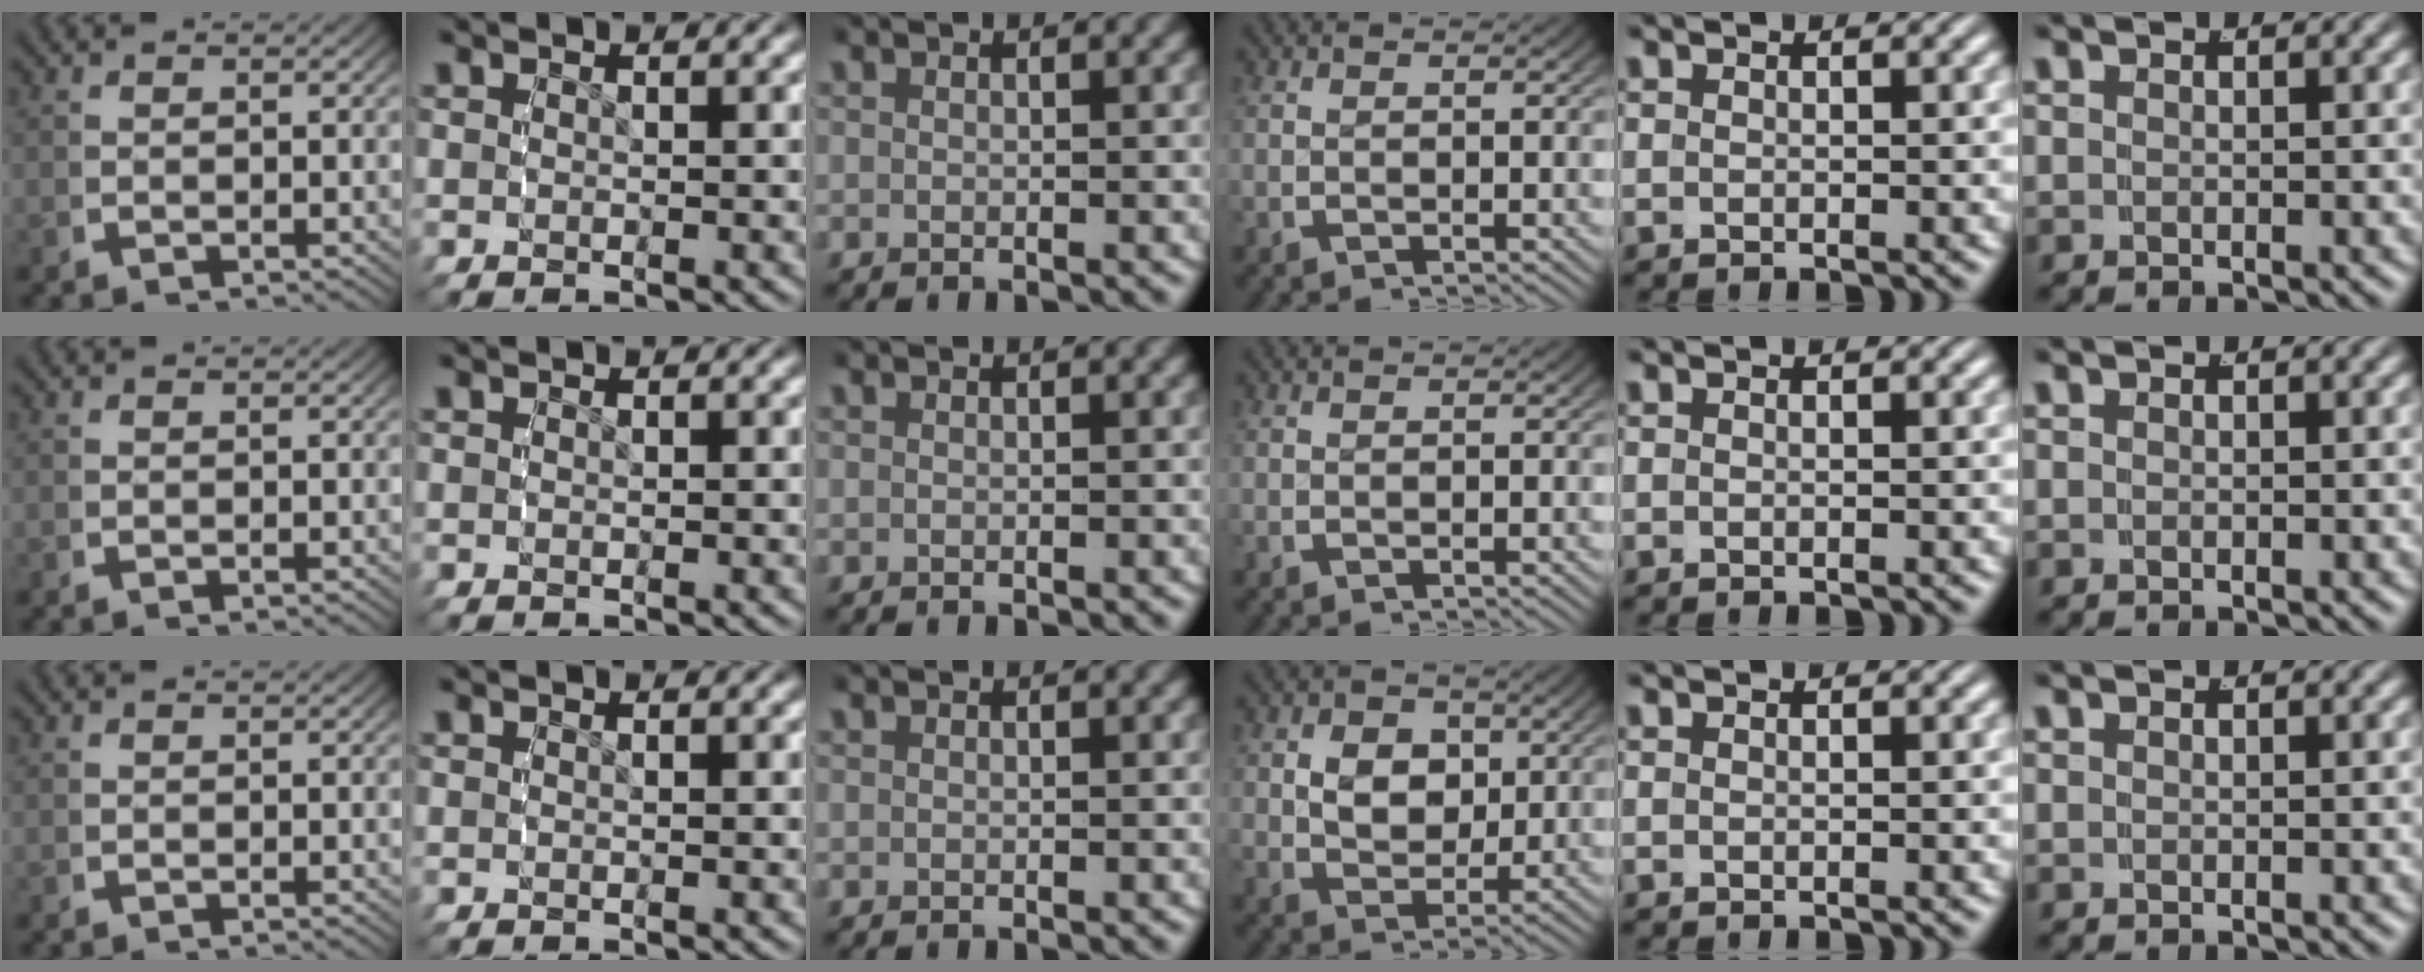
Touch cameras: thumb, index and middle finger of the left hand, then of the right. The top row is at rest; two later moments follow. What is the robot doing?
{"motion": "grasp_and_lifting", "object": "camera"}